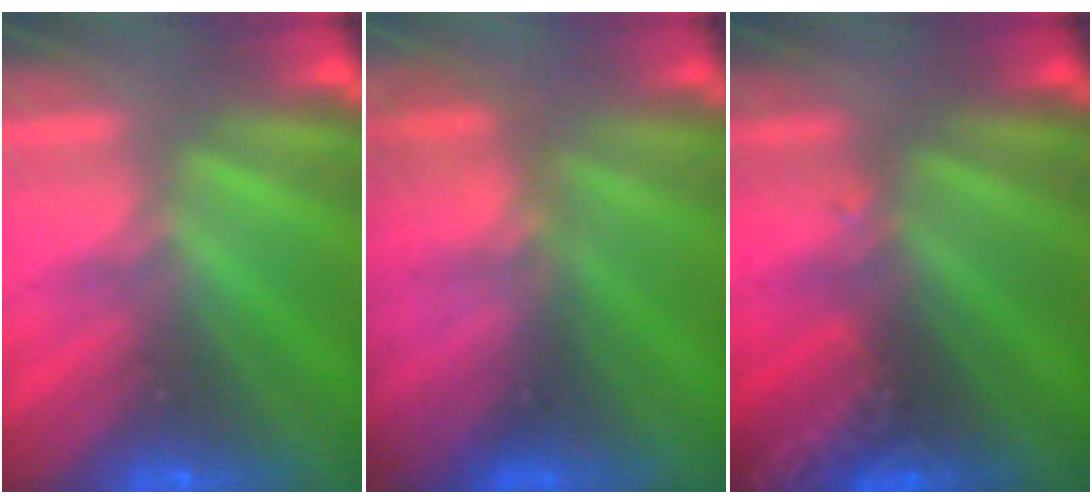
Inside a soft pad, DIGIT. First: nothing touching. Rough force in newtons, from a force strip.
{"total": 2.7}
{"total": 2.8}